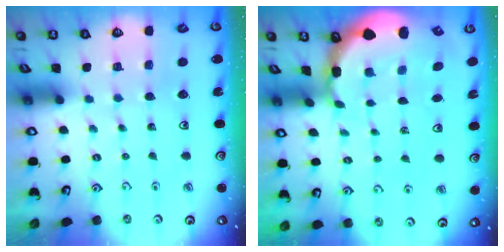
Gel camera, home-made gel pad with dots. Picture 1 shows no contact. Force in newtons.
{"total": 2.2, "press": 2.0, "slide": 0.9}